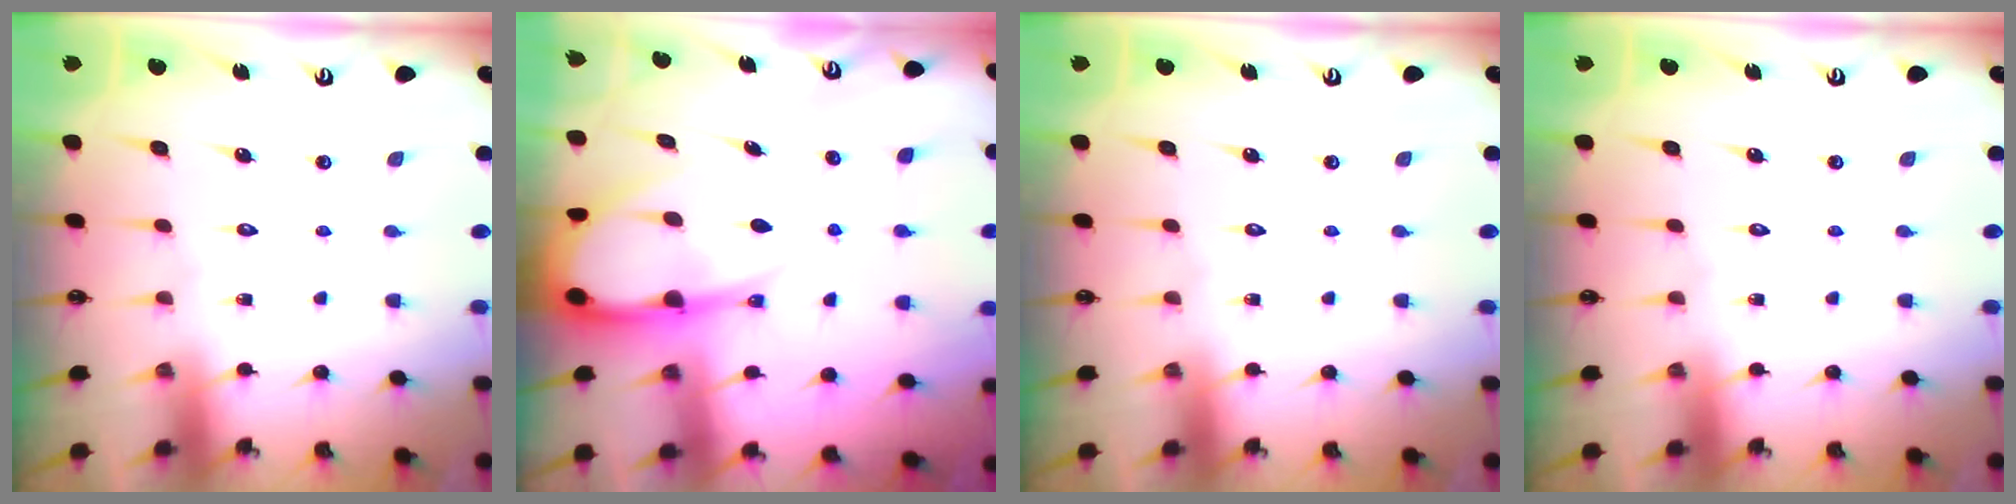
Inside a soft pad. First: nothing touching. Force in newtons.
{"total": 9.7, "press": 9.7, "slide": 1.1}
{"total": 0.0}
{"total": 0.0}